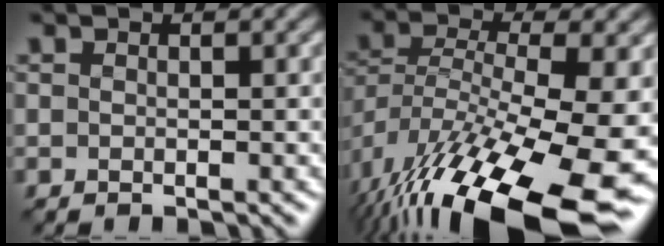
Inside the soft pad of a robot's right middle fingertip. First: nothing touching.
{"total": 17.7, "force": [-8.7, 6.2, 14.1], "torque": [-0.277, -0.024, -0.131]}